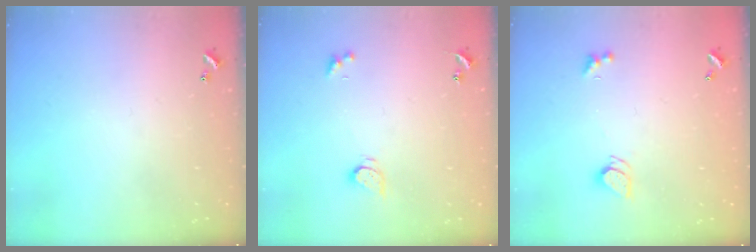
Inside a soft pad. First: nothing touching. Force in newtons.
{"total": 2.4, "press": 2.3, "slide": 0.4}
{"total": 2.2, "press": 2.2, "slide": 0.3}